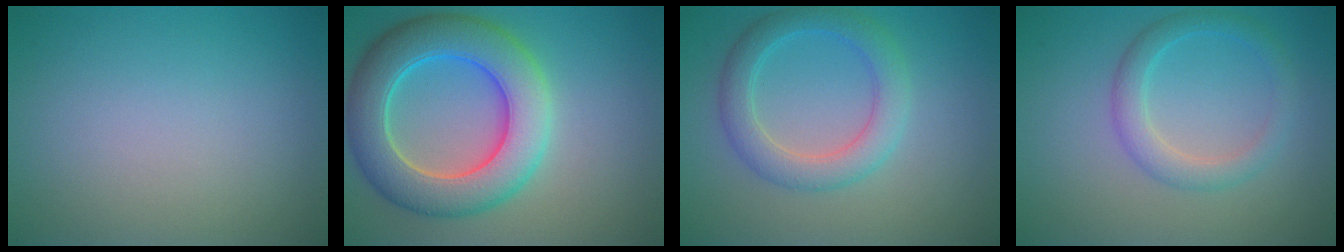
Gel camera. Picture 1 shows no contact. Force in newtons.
{"total": 8.8, "press": 8.8, "slide": 0.3}
{"total": 4.1, "press": 4.1, "slide": 0.1}
{"total": 2.8, "press": 2.8, "slide": 0.1}